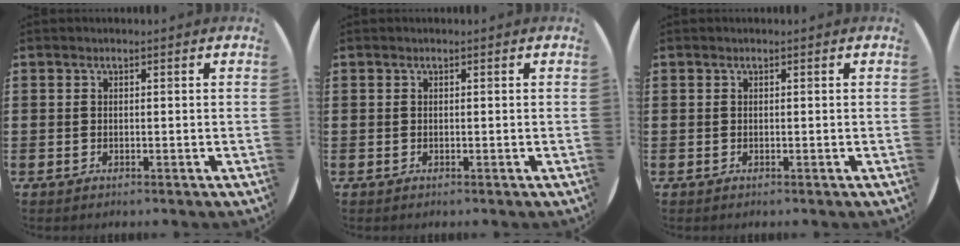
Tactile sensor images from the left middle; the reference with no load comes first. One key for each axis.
{"total": 0.0}
{"total": 0.0}